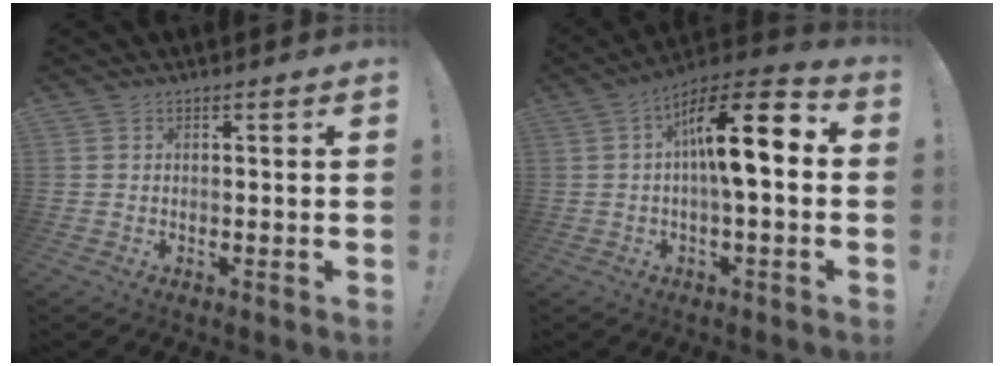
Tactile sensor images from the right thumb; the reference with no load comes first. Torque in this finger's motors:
{"motor_torque": [1.14, 2.20, 0.29, 0.23, 0.35]}